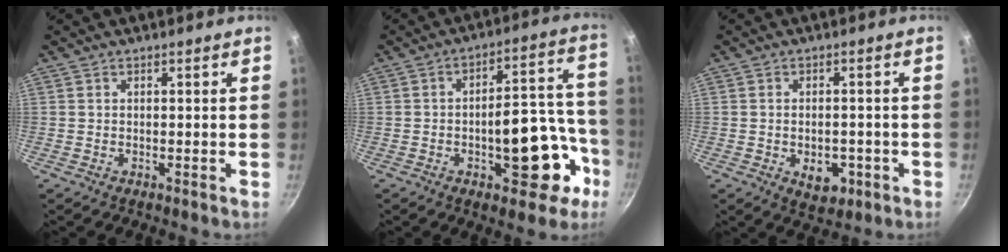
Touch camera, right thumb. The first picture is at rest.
{"total": 16.2, "force": [-5.9, 7.5, 13.2], "torque": [-0.130, 0.061, -0.078]}
{"total": 6.1, "force": [-2.0, 3.9, 4.2], "torque": [-0.042, 0.006, -0.020]}